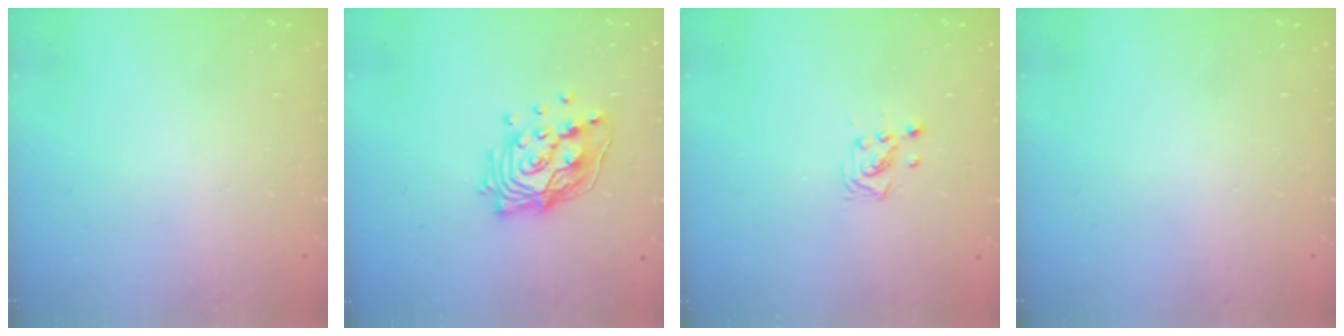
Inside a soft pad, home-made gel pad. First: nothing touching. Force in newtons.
{"total": 15.9, "press": 15.9, "slide": 1.5}
{"total": 3.4, "press": 3.4, "slide": 0.3}
{"total": 0.0}